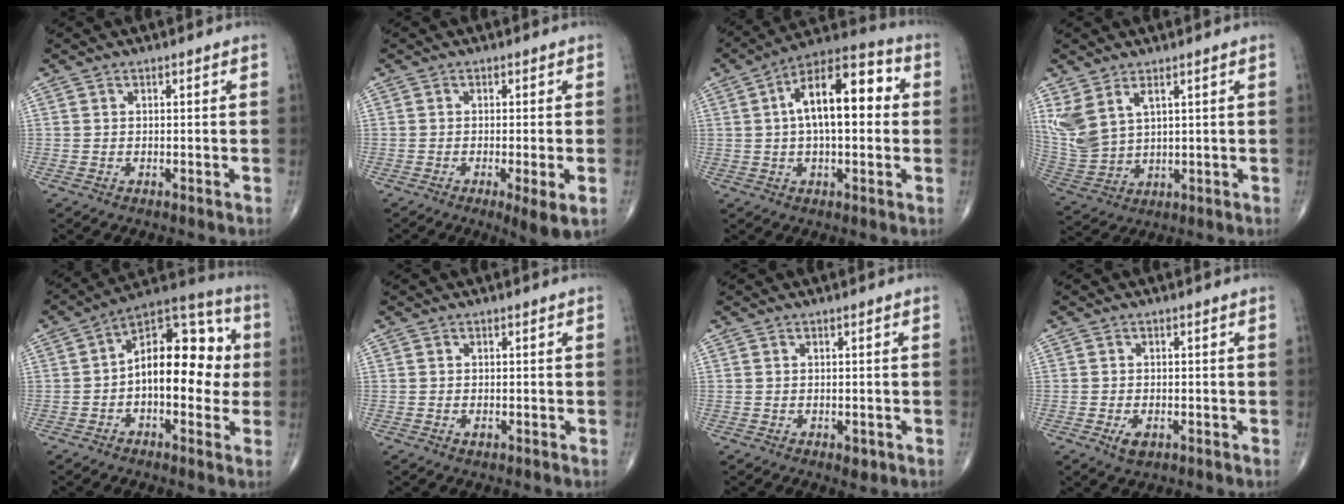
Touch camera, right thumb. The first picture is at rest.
{"total": 5.3, "force": [-1.8, 0.8, 4.9], "torque": [-0.082, -0.015, -0.031]}
{"total": 16.6, "force": [2.5, 7.6, 14.5], "torque": [-0.218, 0.033, 0.030]}
{"total": 8.9, "force": [4.2, 4.9, 6.1], "torque": [-0.134, -0.012, 0.102]}
{"total": 16.6, "force": [-0.2, 9.2, 13.7], "torque": [-0.169, 0.041, -0.017]}
{"total": 0.8, "force": [-0.4, 0.5, 0.6], "torque": [-0.009, 0.002, -0.005]}
{"total": 1.5, "force": [-0.6, 0.9, 1.0], "torque": [-0.006, 0.000, -0.005]}
{"total": 2.7, "force": [-1.1, 1.2, 2.1], "torque": [-0.041, -0.002, -0.018]}